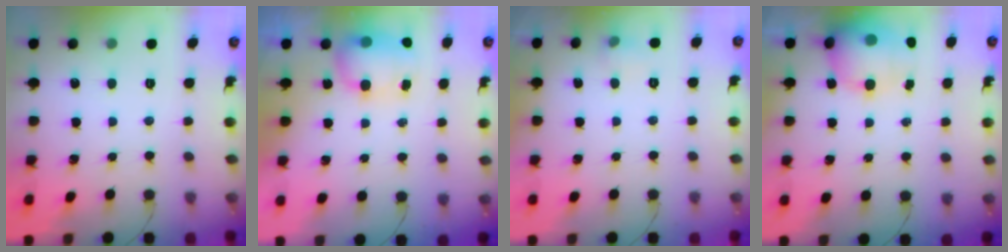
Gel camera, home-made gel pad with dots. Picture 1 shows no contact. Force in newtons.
{"total": 7.4, "press": 7.3, "slide": 1.1}
{"total": 4.9, "press": 4.7, "slide": 1.4}
{"total": 14.8, "press": 14.5, "slide": 3.3}